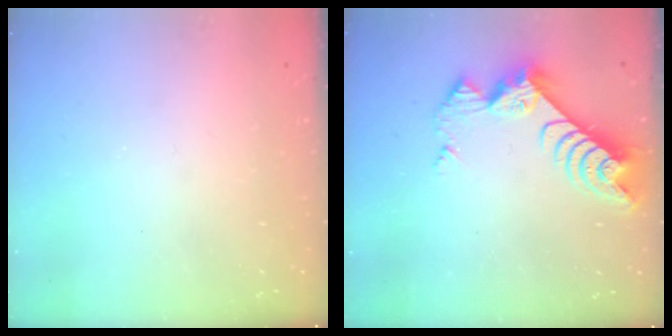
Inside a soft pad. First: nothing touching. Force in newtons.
{"total": 9.1, "press": 9.1, "slide": 0.8}